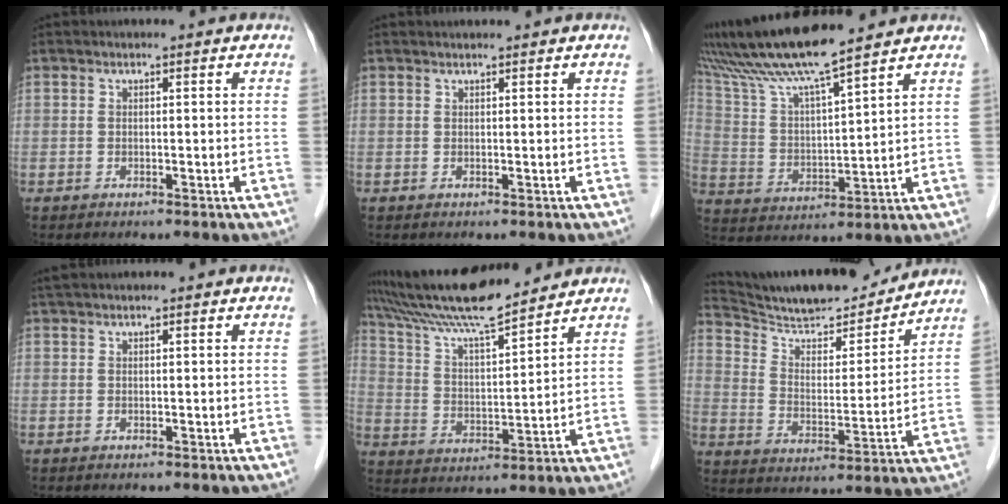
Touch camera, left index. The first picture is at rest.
{"total": 1.3, "force": [-1.1, -0.5, -0.3], "torque": [0.006, 0.004, -0.016]}
{"total": 12.1, "force": [9.8, -0.8, 7.1], "torque": [-0.139, 0.009, 0.189]}
{"total": 0.9, "force": [0.3, -0.4, 0.7], "torque": [-0.004, 0.026, 0.008]}
{"total": 12.7, "force": [11.5, -0.3, 5.5], "torque": [-0.110, 0.007, 0.206]}
{"total": 17.0, "force": [15.9, 2.1, 5.9], "torque": [-0.099, -0.012, 0.246]}